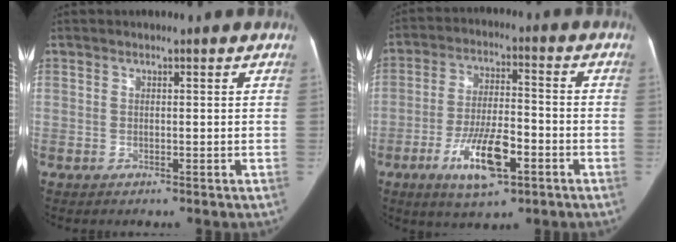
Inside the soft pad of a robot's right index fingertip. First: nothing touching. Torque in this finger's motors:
{"motor_torque": [1.64, -0.50, 0.32, 0.09]}